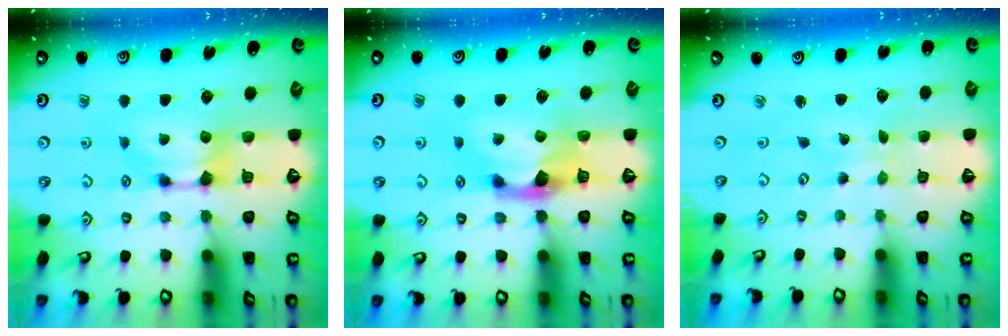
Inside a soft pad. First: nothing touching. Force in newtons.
{"total": 2.3, "press": 2.1, "slide": 0.8}
{"total": 7.1, "press": 7.1, "slide": 0.4}